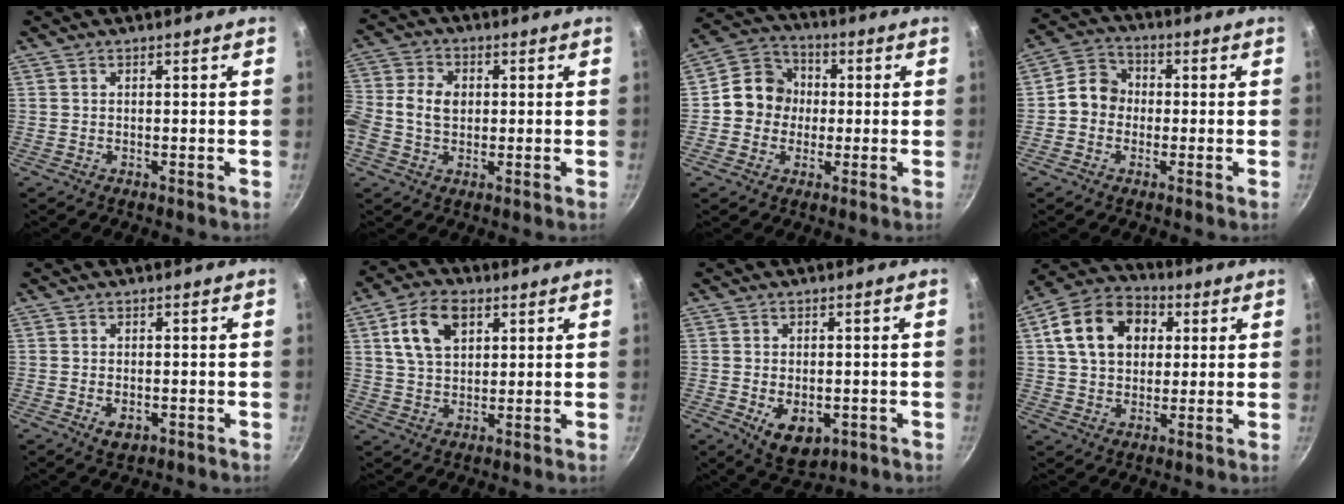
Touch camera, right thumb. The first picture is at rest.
{"total": 10.8, "force": [-0.2, 8.2, 7.0], "torque": [-0.144, 0.032, -0.018]}
{"total": 9.7, "force": [-0.2, 8.9, 3.8], "torque": [-0.024, 0.022, -0.025]}
{"total": 7.1, "force": [-0.6, 6.2, 3.3], "torque": [-0.026, 0.019, -0.031]}
{"total": 3.2, "force": [-1.1, 1.9, 2.3], "torque": [-0.034, -0.002, -0.012]}
{"total": 10.4, "force": [3.8, 6.7, 7.0], "torque": [-0.110, -0.001, 0.067]}
{"total": 7.8, "force": [-2.1, 4.9, 5.6], "torque": [-0.068, -0.007, -0.016]}
{"total": 15.3, "force": [4.1, 11.4, 9.4], "torque": [-0.141, 0.018, 0.057]}